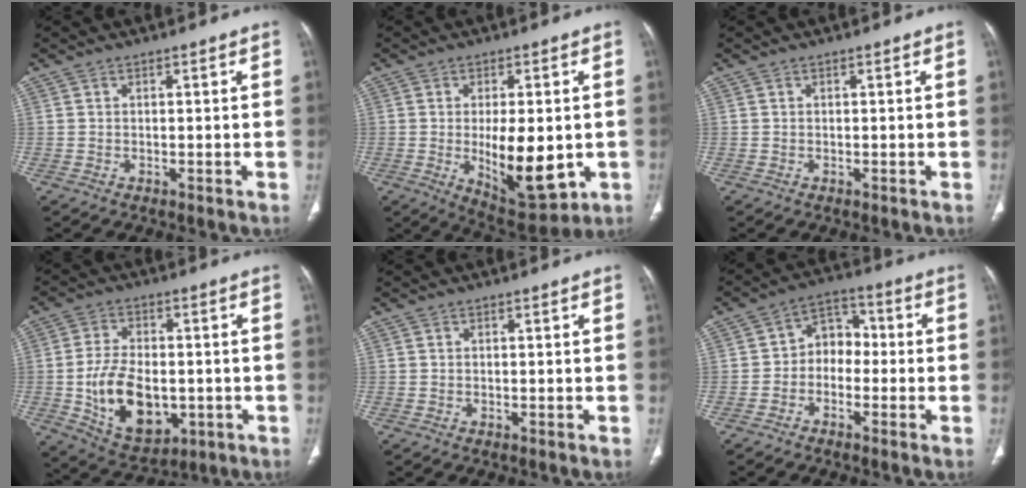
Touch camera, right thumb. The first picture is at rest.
{"total": 13.8, "force": [-2.1, 6.2, 12.1], "torque": [-0.161, -0.018, -0.015]}
{"total": 0.0}
{"total": 14.6, "force": [-2.5, 9.0, 11.2], "torque": [-0.175, -0.002, -0.025]}
{"total": 0.0}
{"total": 6.7, "force": [-1.3, 5.2, 4.0], "torque": [-0.030, 0.036, -0.041]}